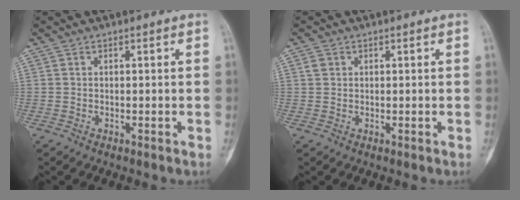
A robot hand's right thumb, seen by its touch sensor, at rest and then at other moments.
{"total": 1.4, "force": [0.5, 1.2, 0.5], "torque": [-0.004, 0.003, 0.007]}